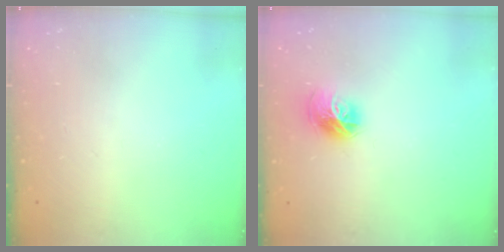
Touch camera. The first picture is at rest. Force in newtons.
{"total": 10.0, "press": 9.9, "slide": 1.2}